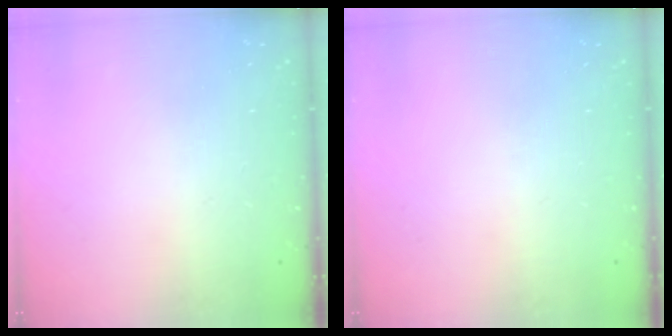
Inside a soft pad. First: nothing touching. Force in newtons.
{"total": 0.0}